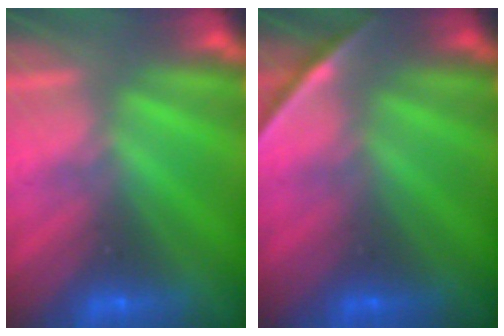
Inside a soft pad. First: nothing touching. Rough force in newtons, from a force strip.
{"total": 1.9}